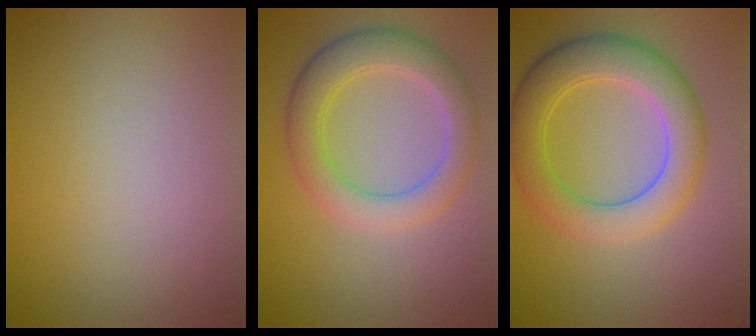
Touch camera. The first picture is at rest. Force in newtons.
{"total": 4.7, "press": 4.7, "slide": 0.3}
{"total": 5.8, "press": 5.8, "slide": 0.3}